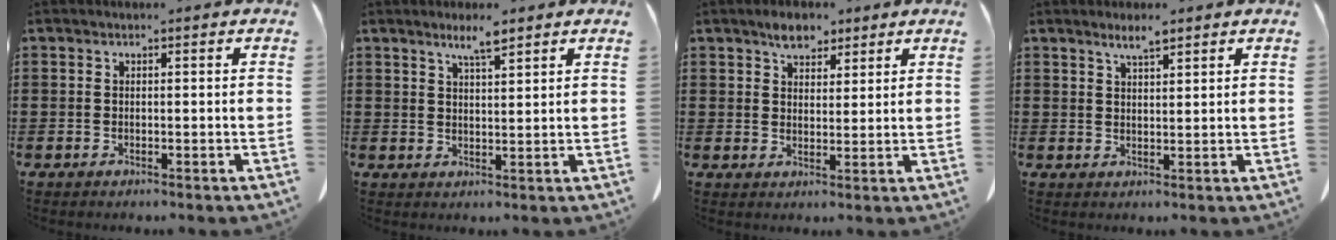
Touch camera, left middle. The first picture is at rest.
{"total": 3.8, "force": [2.9, 0.3, 2.5], "torque": [-0.055, 0.000, 0.050]}
{"total": 4.6, "force": [3.6, 2.3, 1.7], "torque": [-0.035, 0.002, 0.066]}
{"total": 2.8, "force": [2.2, 0.4, 1.7], "torque": [-0.038, 0.001, 0.040]}